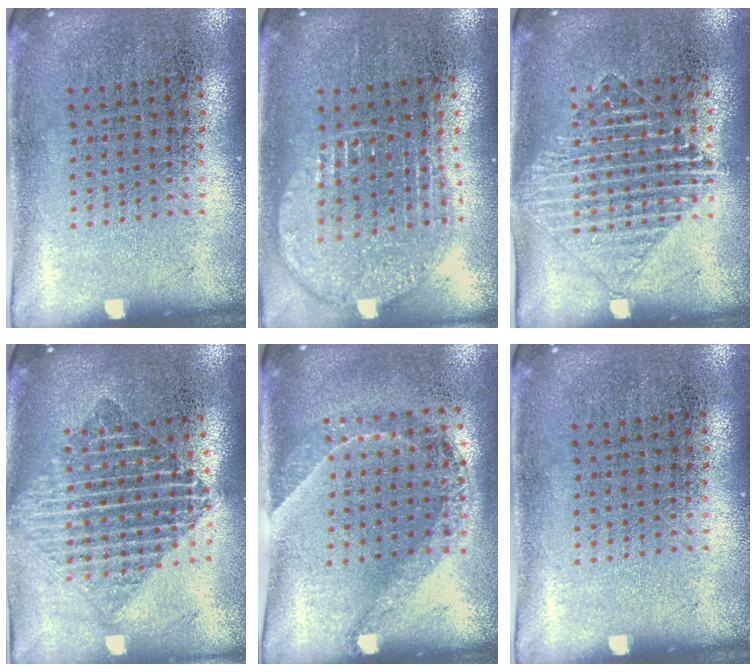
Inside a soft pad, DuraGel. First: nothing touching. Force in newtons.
{"total": 1.1, "press": 1.1, "slide": 0.3}
{"total": 1.5, "press": 1.4, "slide": 0.6}
{"total": 1.9, "press": 1.6, "slide": 1.0}
{"total": 1.5, "press": 1.1, "slide": 0.9}
{"total": 0.0}